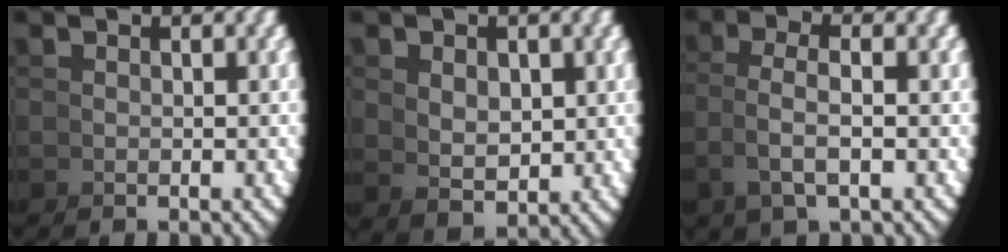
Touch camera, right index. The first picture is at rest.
{"total": 1.9, "force": [0.8, 0.8, 1.6], "torque": [-0.023, -0.010, 0.035]}
{"total": 2.6, "force": [0.5, 0.0, 2.6], "torque": [-0.051, 0.005, 0.017]}